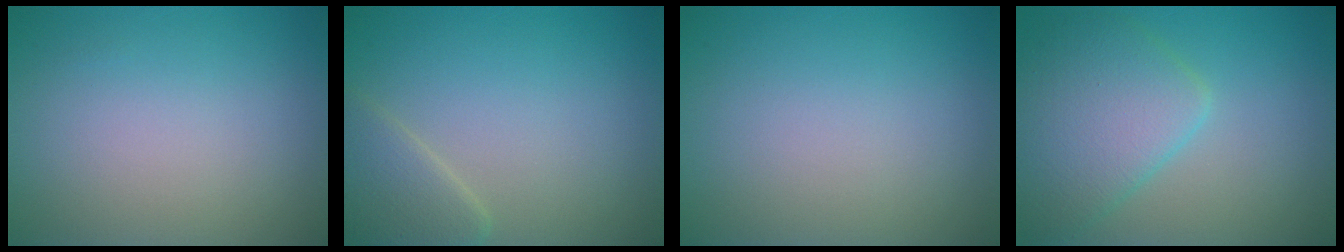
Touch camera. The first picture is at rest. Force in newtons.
{"total": 2.7, "press": 2.6, "slide": 0.2}
{"total": 0.0}
{"total": 5.6, "press": 5.6, "slide": 0.3}